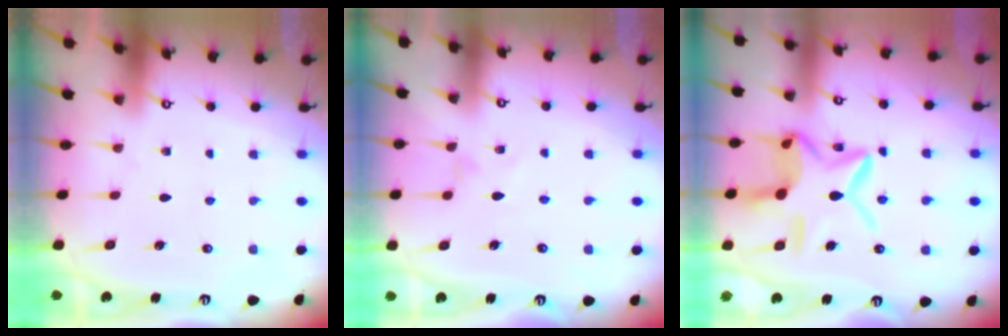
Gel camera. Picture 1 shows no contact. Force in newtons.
{"total": 1.3, "press": 1.3, "slide": 0.4}
{"total": 15.4, "press": 15.3, "slide": 1.4}